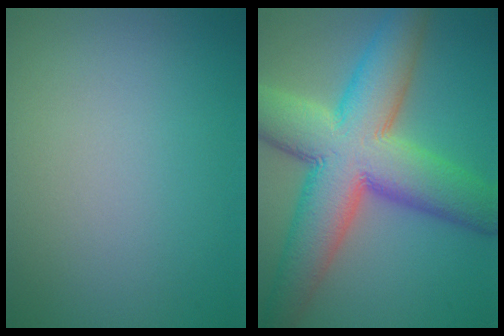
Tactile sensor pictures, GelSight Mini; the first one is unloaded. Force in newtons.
{"total": 12.6, "press": 12.6, "slide": 0.3}